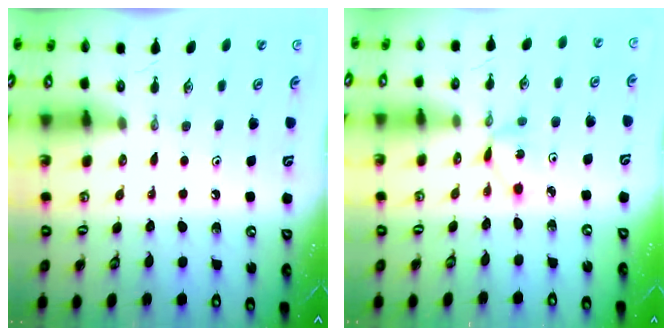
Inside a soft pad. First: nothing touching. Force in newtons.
{"total": 2.1, "press": 2.1, "slide": 0.3}